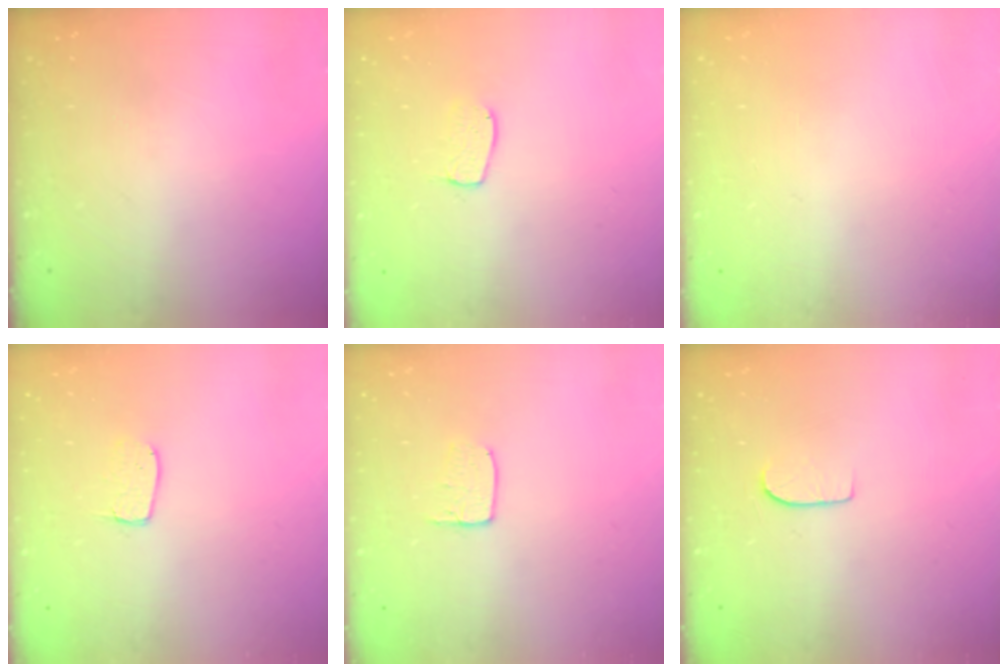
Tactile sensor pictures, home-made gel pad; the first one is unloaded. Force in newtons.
{"total": 5.7, "press": 5.7, "slide": 0.4}
{"total": 0.0}
{"total": 3.9, "press": 3.9, "slide": 0.3}
{"total": 5.4, "press": 5.4, "slide": 0.3}
{"total": 5.5, "press": 5.5, "slide": 0.6}